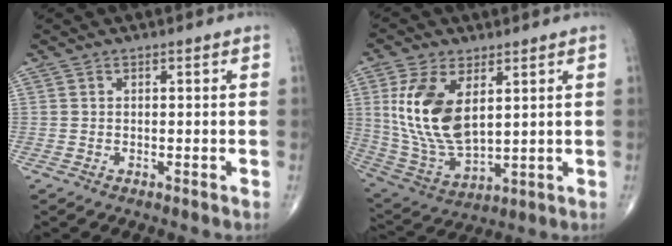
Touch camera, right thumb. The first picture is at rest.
{"total": 15.5, "force": [4.1, 8.2, 12.5], "torque": [-0.248, -0.020, 0.096]}